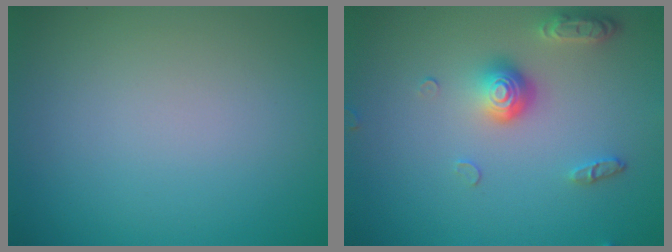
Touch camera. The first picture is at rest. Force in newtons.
{"total": 3.7, "press": 2.8, "slide": 2.4}